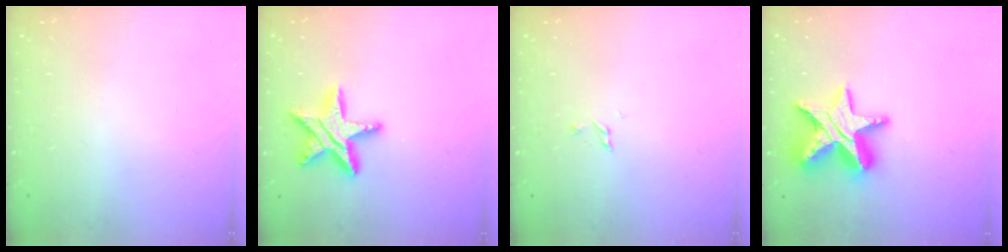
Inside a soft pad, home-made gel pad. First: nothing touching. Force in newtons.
{"total": 13.2, "press": 13.2, "slide": 0.6}
{"total": 3.3, "press": 3.3, "slide": 0.3}
{"total": 16.3, "press": 16.2, "slide": 1.1}